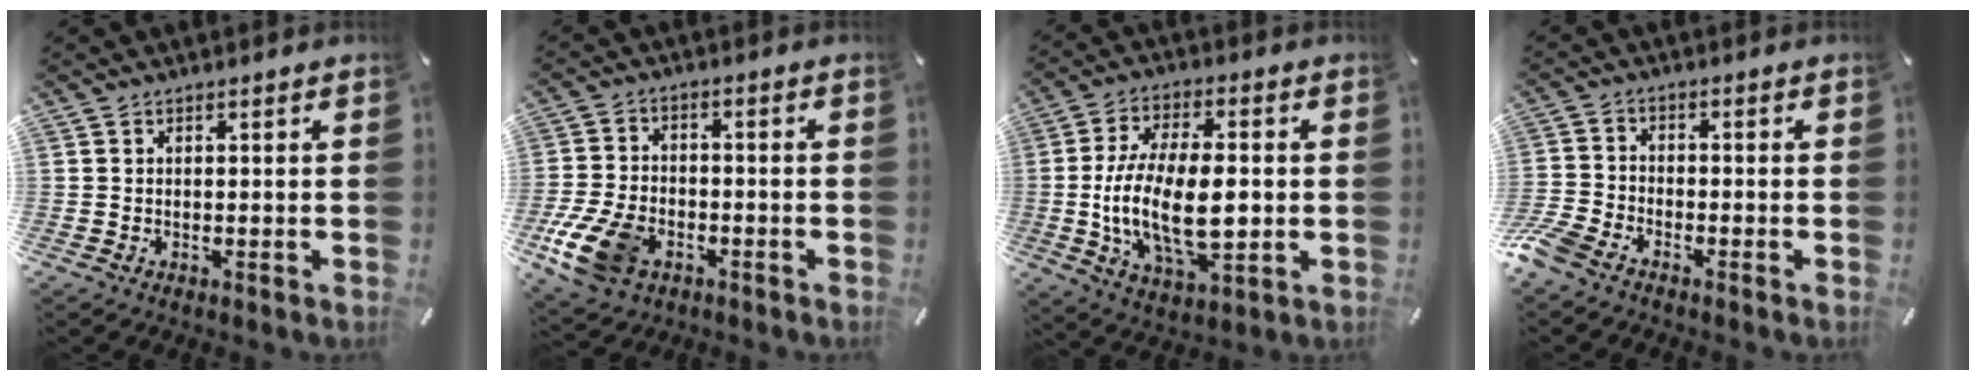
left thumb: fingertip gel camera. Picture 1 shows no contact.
{"total": 11.9, "force": [-5.5, 7.6, 7.2], "torque": [-0.158, 0.022, -0.100]}
{"total": 18.0, "force": [-1.2, 9.1, 15.5], "torque": [-0.305, -0.009, -0.024]}
{"total": 5.0, "force": [-4.0, 2.0, 2.2], "torque": [-0.072, 0.003, -0.086]}